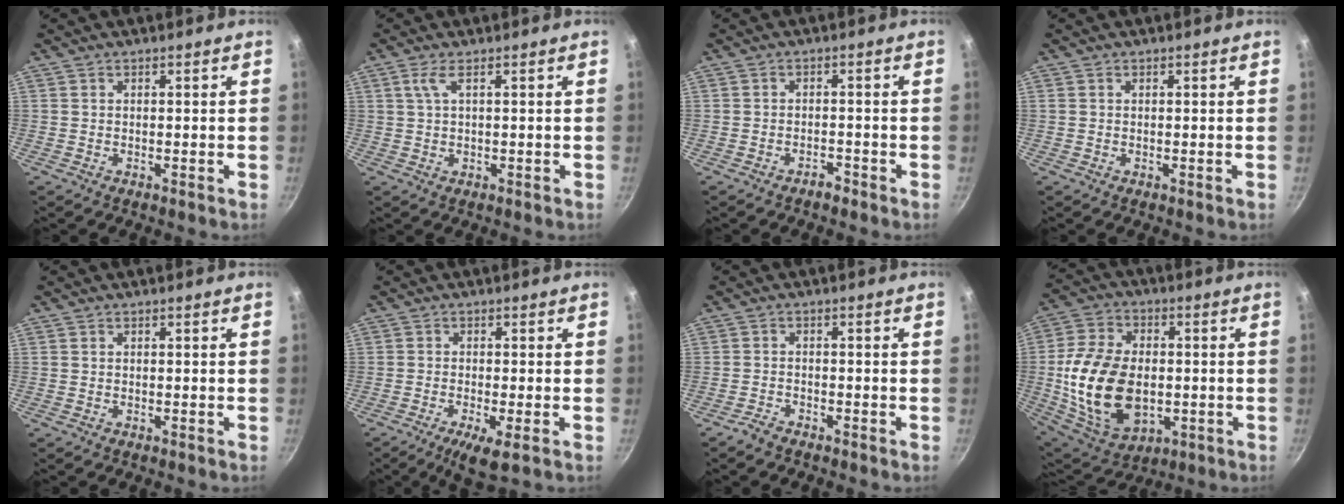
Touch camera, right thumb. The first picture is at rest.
{"total": 2.9, "force": [0.9, 0.6, 2.7], "torque": [-0.057, 0.002, 0.021]}
{"total": 1.8, "force": [-1.6, 0.7, 0.6], "torque": [-0.002, 0.021, -0.019]}
{"total": 0.0}
{"total": 0.0}
{"total": 5.4, "force": [-2.4, 1.1, 4.7], "torque": [-0.087, 0.001, -0.039]}
{"total": 2.1, "force": [-1.9, 0.7, 0.7], "torque": [-0.018, 0.019, -0.036]}
{"total": 20.6, "force": [-1.9, 13.5, 15.5], "torque": [-0.284, 0.005, -0.021]}